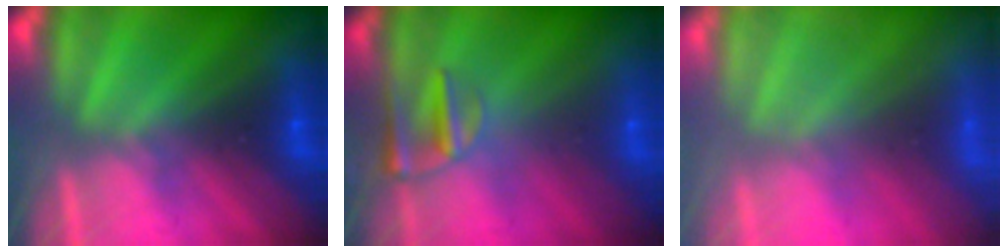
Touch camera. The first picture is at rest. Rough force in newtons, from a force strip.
{"total": 2.4}
{"total": 7.4}